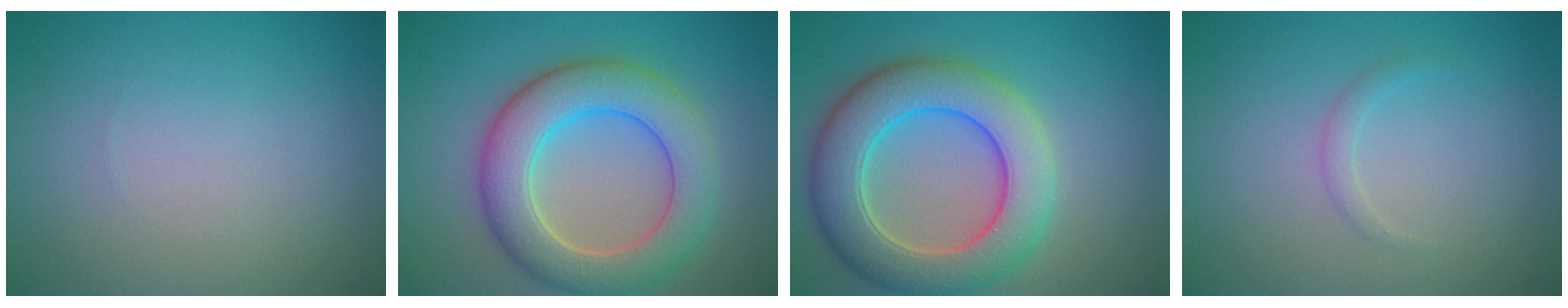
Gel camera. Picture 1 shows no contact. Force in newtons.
{"total": 7.9, "press": 7.9, "slide": 0.3}
{"total": 8.7, "press": 8.7, "slide": 0.6}
{"total": 1.0, "press": 1.0, "slide": 0.1}